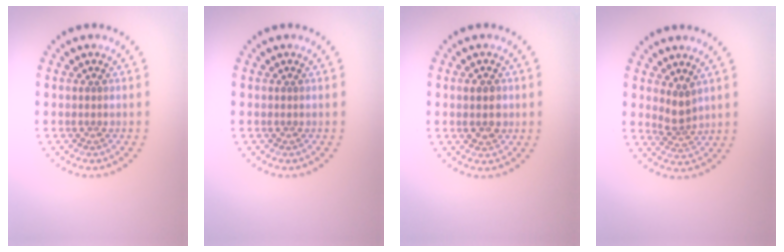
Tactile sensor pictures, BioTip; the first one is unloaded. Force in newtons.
{"total": 0.0}
{"total": 2.1, "press": 2.0, "slide": 0.1}
{"total": 2.0, "press": 1.6, "slide": 1.2}